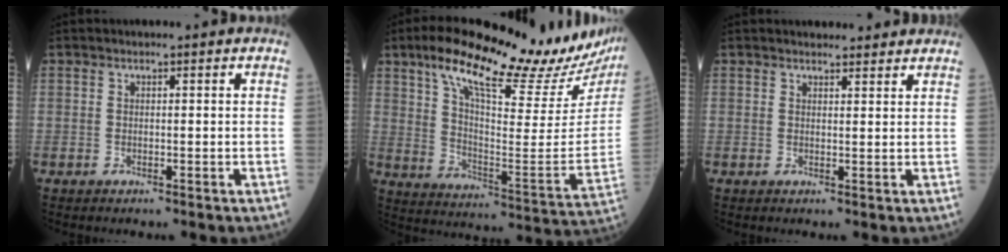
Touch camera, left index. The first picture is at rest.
{"total": 27.4, "force": [20.7, 4.4, 17.3], "torque": [-0.267, -0.024, 0.282]}
{"total": 5.2, "force": [4.8, 1.6, 1.4], "torque": [-0.008, 0.014, 0.051]}